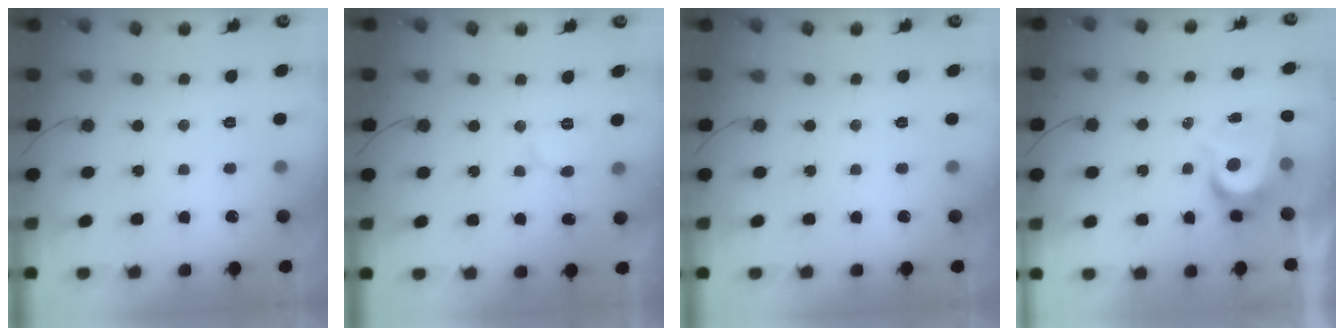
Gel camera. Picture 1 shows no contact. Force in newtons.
{"total": 6.4, "press": 6.4, "slide": 0.6}
{"total": 0.0}
{"total": 6.8, "press": 6.7, "slide": 0.4}